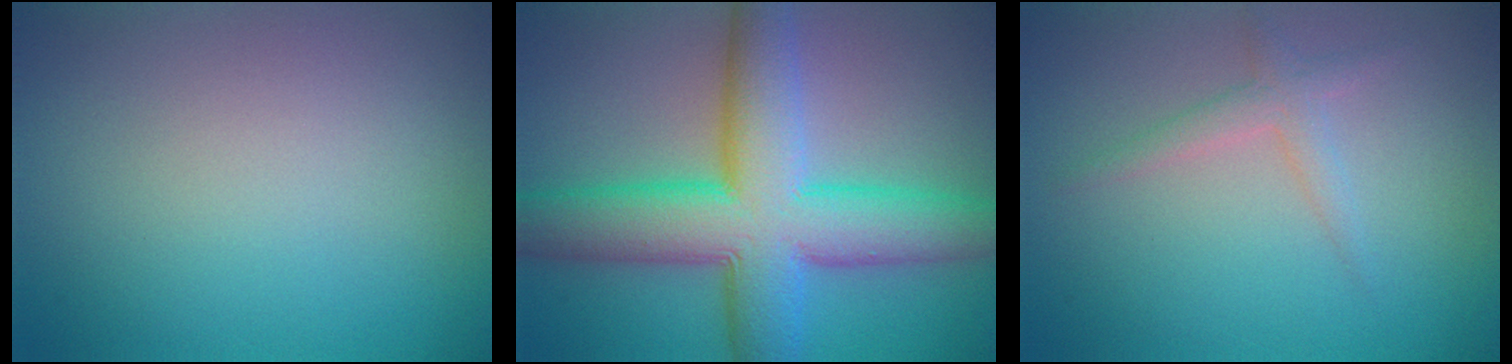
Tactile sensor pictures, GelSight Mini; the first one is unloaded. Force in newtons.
{"total": 11.0, "press": 11.0, "slide": 0.3}
{"total": 1.8, "press": 1.8, "slide": 0.0}